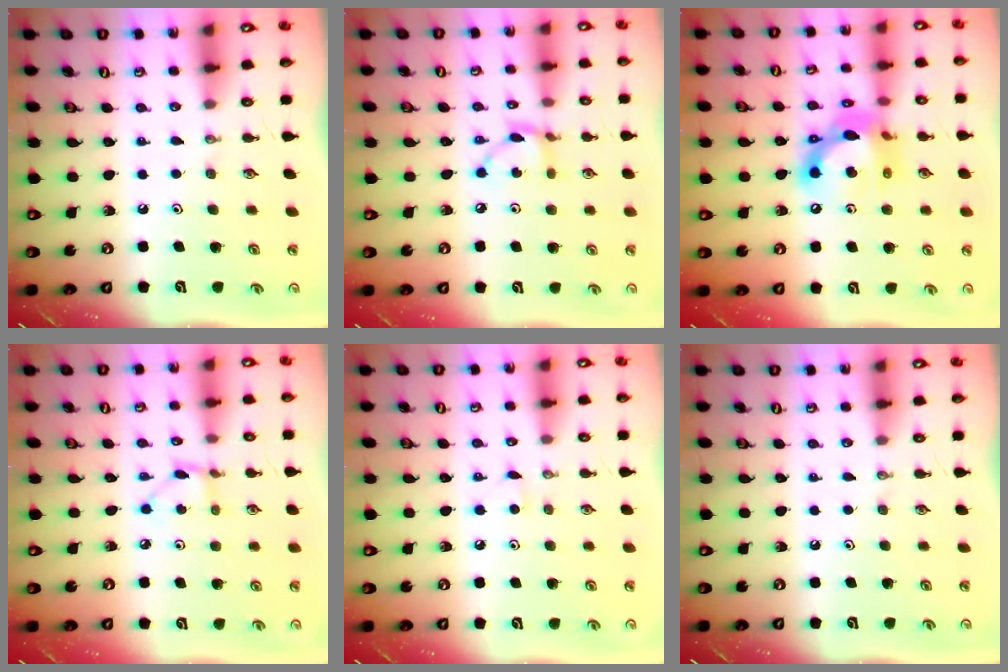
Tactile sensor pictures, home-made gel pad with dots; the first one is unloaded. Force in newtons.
{"total": 5.7, "press": 5.7, "slide": 0.2}
{"total": 15.2, "press": 15.1, "slide": 1.4}
{"total": 2.9, "press": 2.9, "slide": 0.3}
{"total": 2.9, "press": 2.9, "slide": 0.4}
{"total": 0.0}